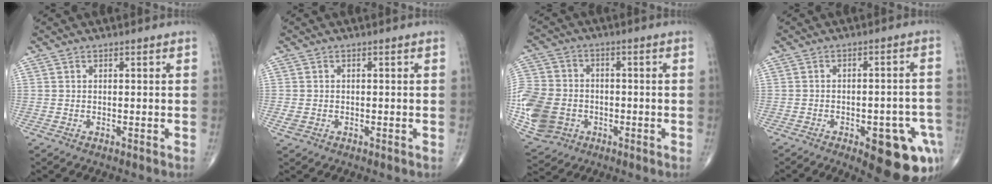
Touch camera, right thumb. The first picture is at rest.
{"total": 1.7, "force": [-0.5, 1.3, 0.9], "torque": [-0.024, 0.000, -0.008]}
{"total": 19.0, "force": [-4.4, 15.4, 10.1], "torque": [-0.256, 0.011, -0.075]}
{"total": 15.5, "force": [-7.0, 6.3, 12.4], "torque": [-0.094, 0.033, -0.072]}